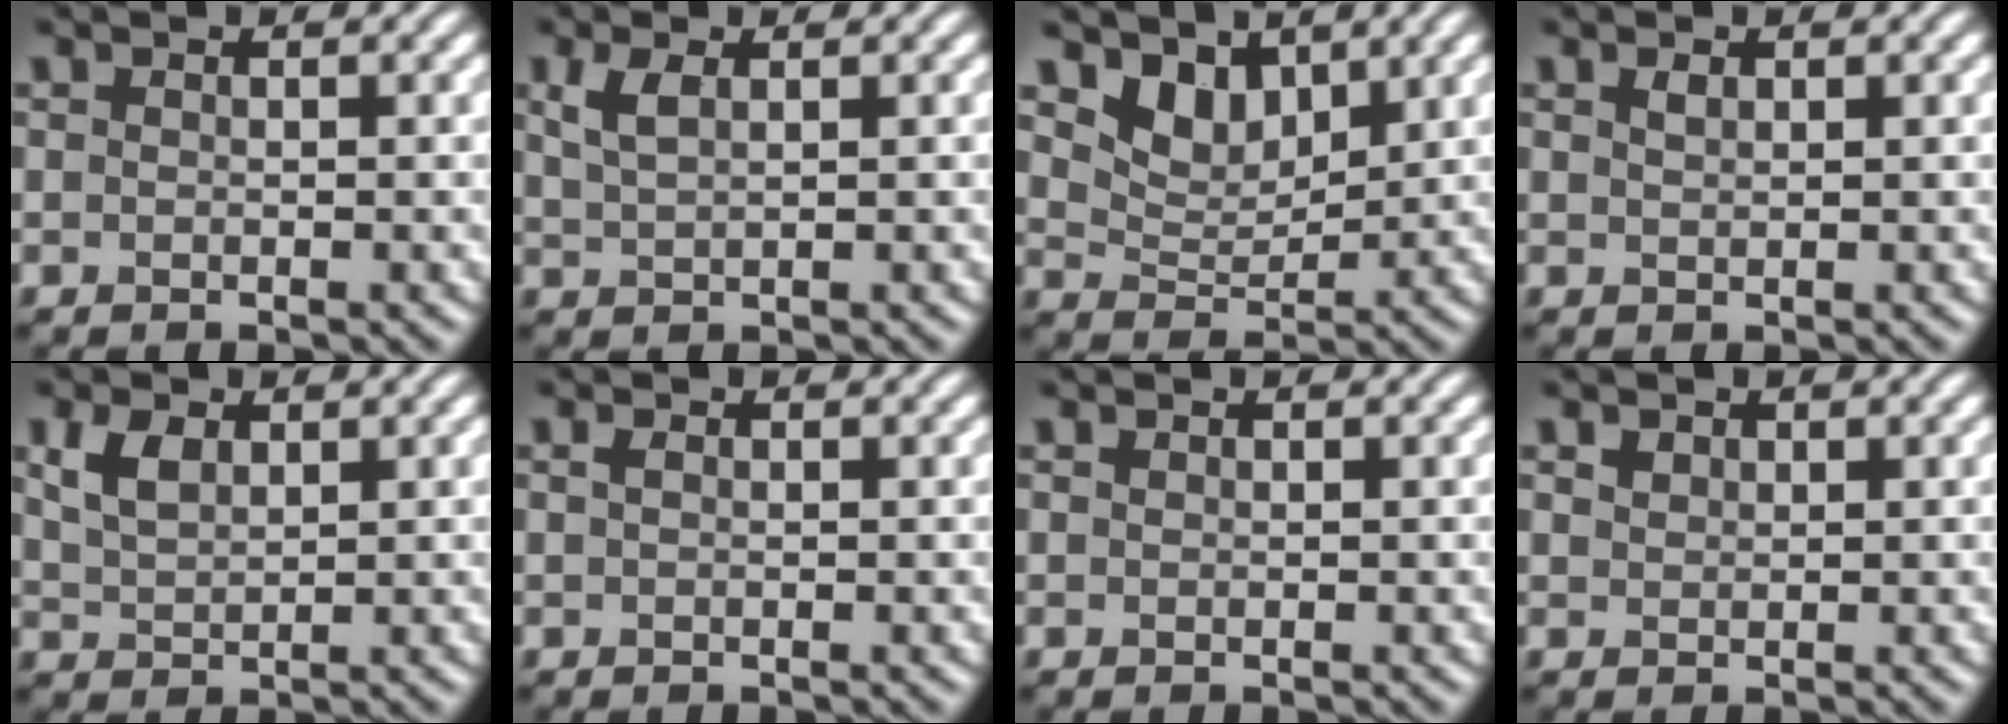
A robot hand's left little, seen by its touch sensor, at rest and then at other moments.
{"total": 2.0, "force": [1.0, 0.8, 1.5], "torque": [-0.039, 0.004, 0.024]}
{"total": 3.9, "force": [2.8, 2.2, 1.5], "torque": [-0.044, -0.020, 0.058]}
{"total": 0.8, "force": [0.5, 0.3, 0.5], "torque": [-0.012, 0.000, 0.012]}
{"total": 2.7, "force": [1.4, 1.6, 1.7], "torque": [-0.042, 0.003, 0.031]}
{"total": 0.6, "force": [0.2, 0.3, 0.4], "torque": [-0.010, 0.003, 0.005]}
{"total": 0.0}
{"total": 1.0, "force": [0.7, 0.6, 0.3], "torque": [-0.007, 0.001, 0.015]}